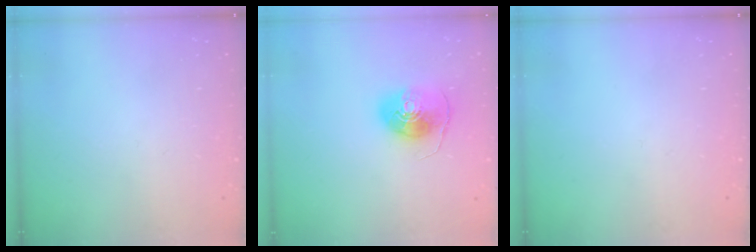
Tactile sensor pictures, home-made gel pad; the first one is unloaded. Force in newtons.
{"total": 8.8, "press": 8.7, "slide": 1.0}
{"total": 0.0}